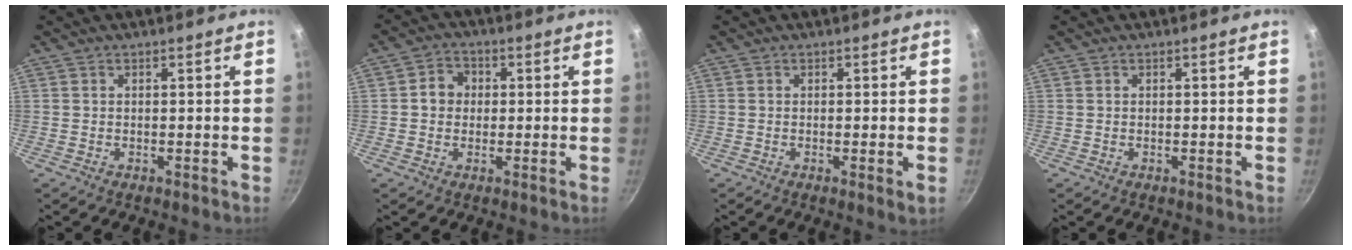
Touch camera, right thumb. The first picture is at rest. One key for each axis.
{"total": 4.8, "fx": 0.3, "fy": 4.2, "fz": 2.2, "tx": -0.007, "ty": 0.011, "tz": -0.004}
{"total": 1.8, "fx": -0.3, "fy": 0.0, "fz": 1.7, "tx": -0.028, "ty": -0.007, "tz": -0.006}
{"total": 0.0}